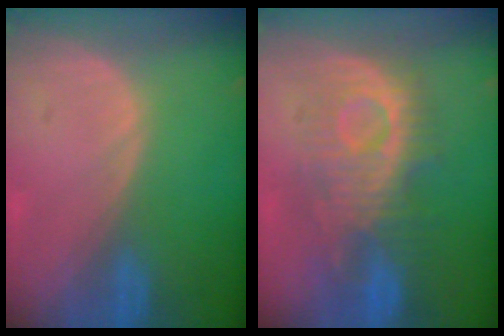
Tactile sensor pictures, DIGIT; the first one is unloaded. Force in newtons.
{"total": 9.5, "press": 9.4, "slide": 1.1}